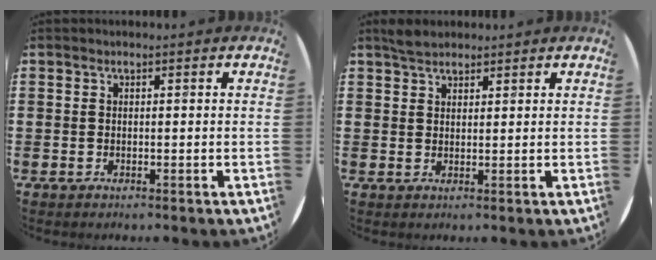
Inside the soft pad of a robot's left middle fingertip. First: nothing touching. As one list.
[{"total": 2.4, "force": [2.2, 0.9, 0.6], "torque": [-0.009, 0.002, 0.041]}]